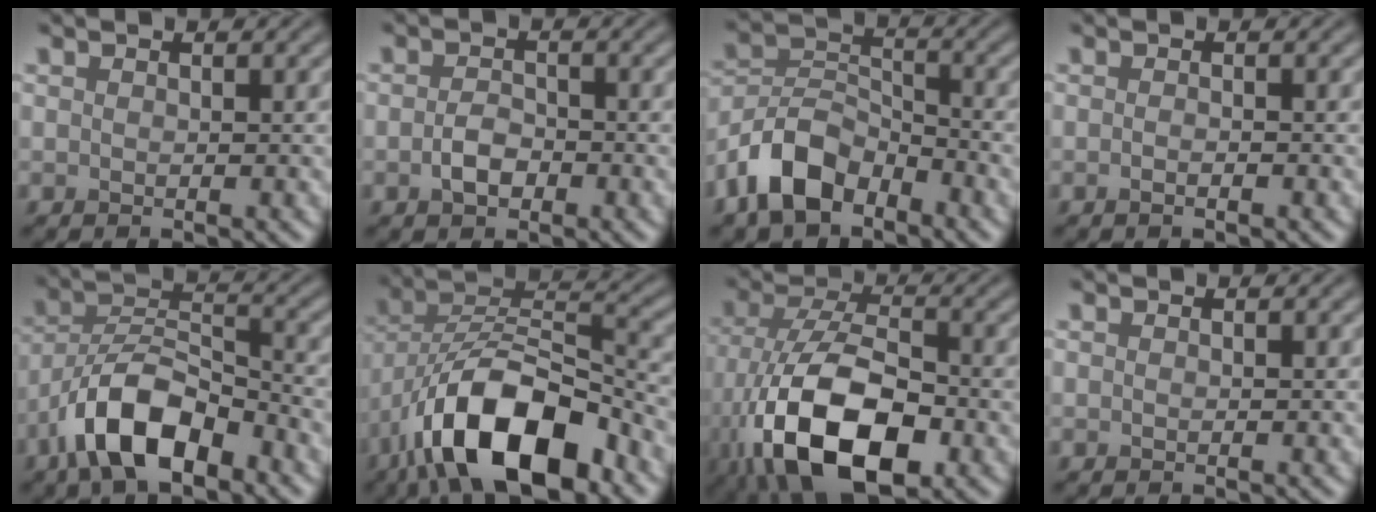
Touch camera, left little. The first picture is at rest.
{"total": 2.1, "force": [-1.0, 1.3, 1.4], "torque": [-0.027, 0.000, -0.025]}
{"total": 6.4, "force": [-4.4, 3.4, 3.2], "torque": [-0.061, 0.005, -0.097]}
{"total": 0.7, "force": [-0.5, 0.1, 0.5], "torque": [-0.007, 0.000, -0.012]}
{"total": 8.2, "force": [-5.3, 3.2, 5.5], "torque": [-0.090, 0.013, -0.106]}
{"total": 12.5, "force": [-7.4, 4.8, 8.9], "torque": [-0.151, 0.006, -0.142]}
{"total": 12.6, "force": [-5.3, 6.1, 9.6], "torque": [-0.201, -0.024, -0.097]}
{"total": 0.0}